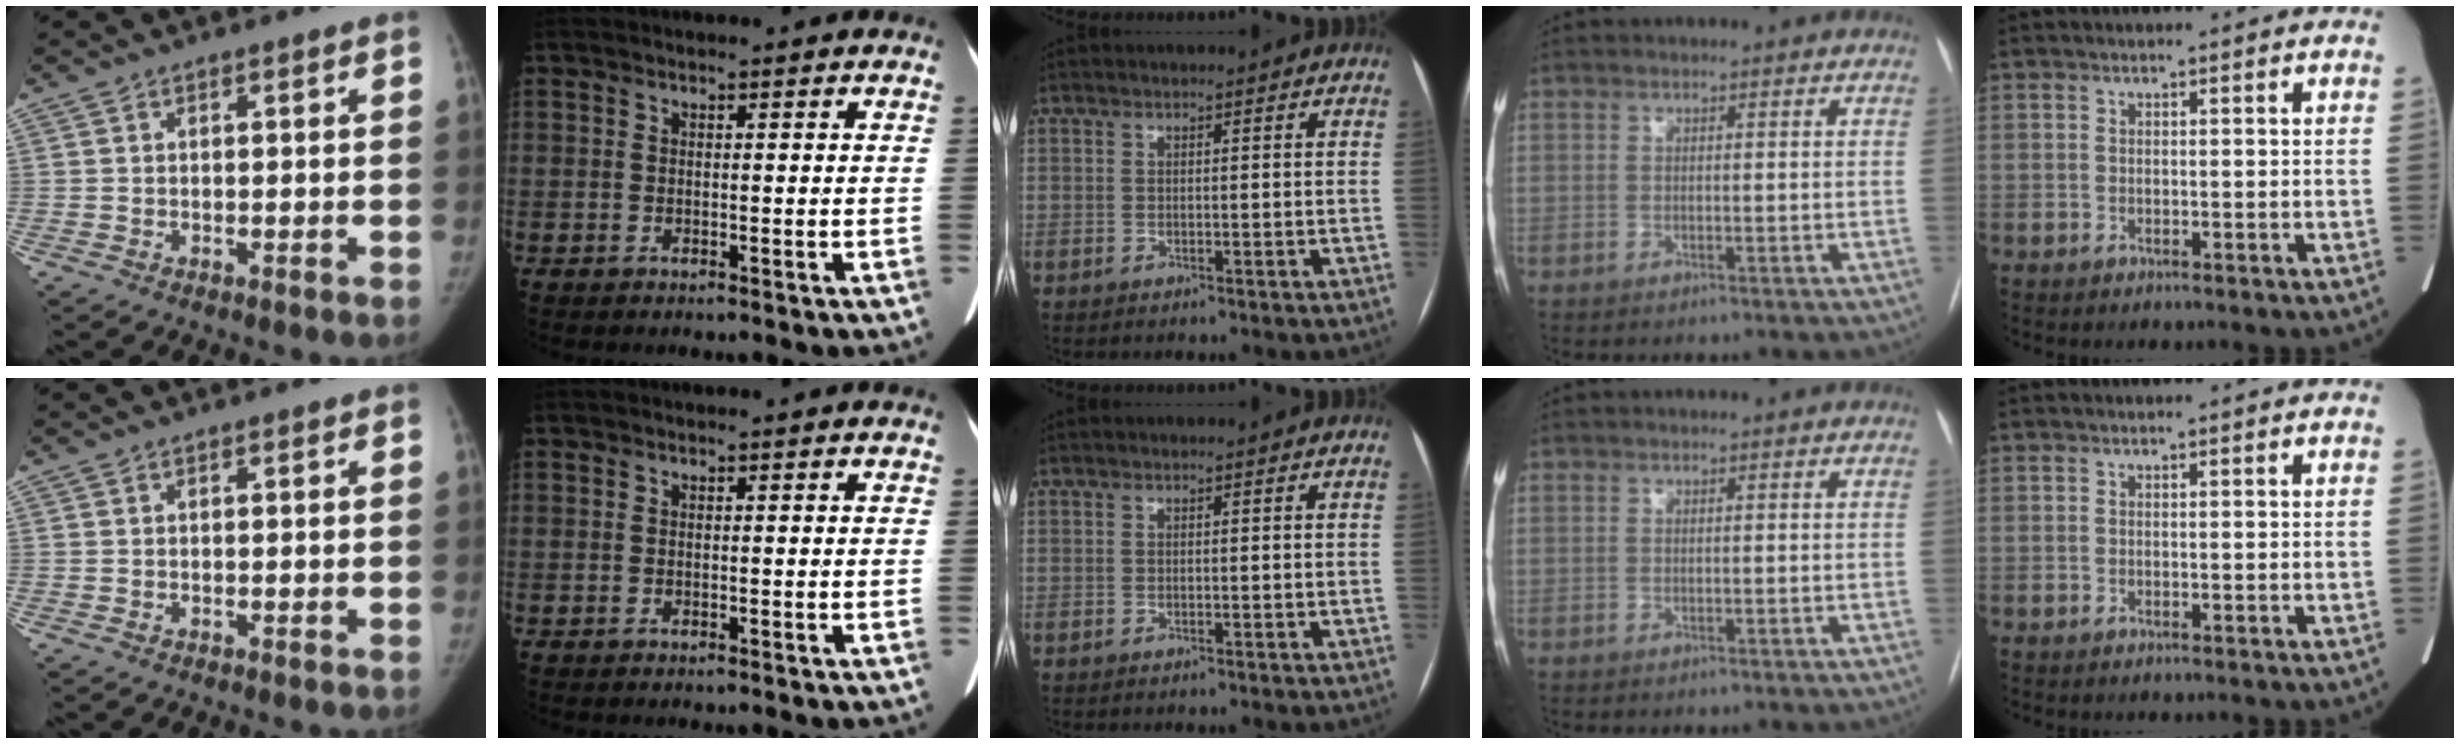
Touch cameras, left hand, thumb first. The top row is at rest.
{}